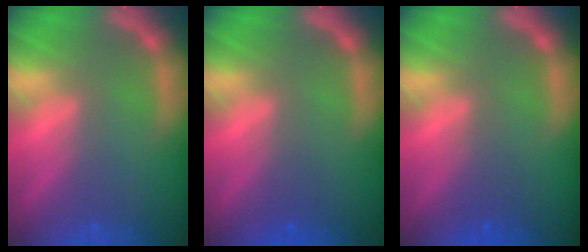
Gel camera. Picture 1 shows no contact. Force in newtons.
{"total": 1.0}
{"total": 1.5}